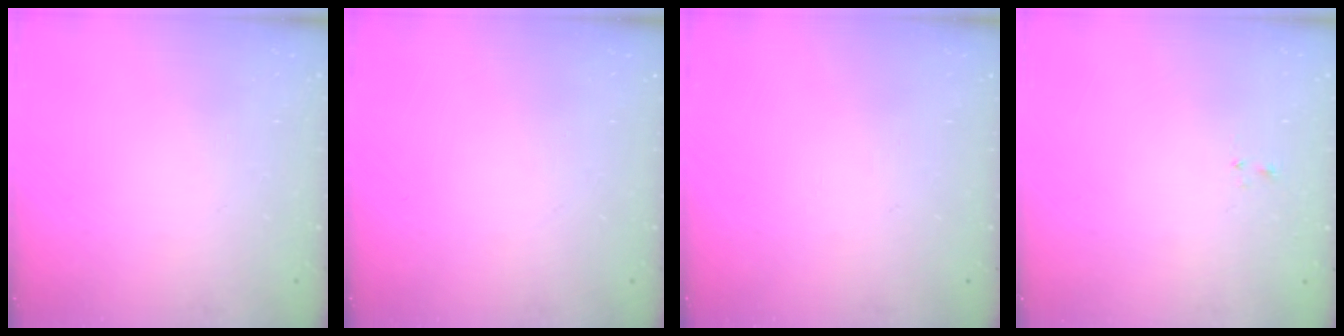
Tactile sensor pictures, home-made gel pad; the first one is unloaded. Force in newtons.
{"total": 0.0}
{"total": 0.0}
{"total": 0.7, "press": 0.5, "slide": 0.4}